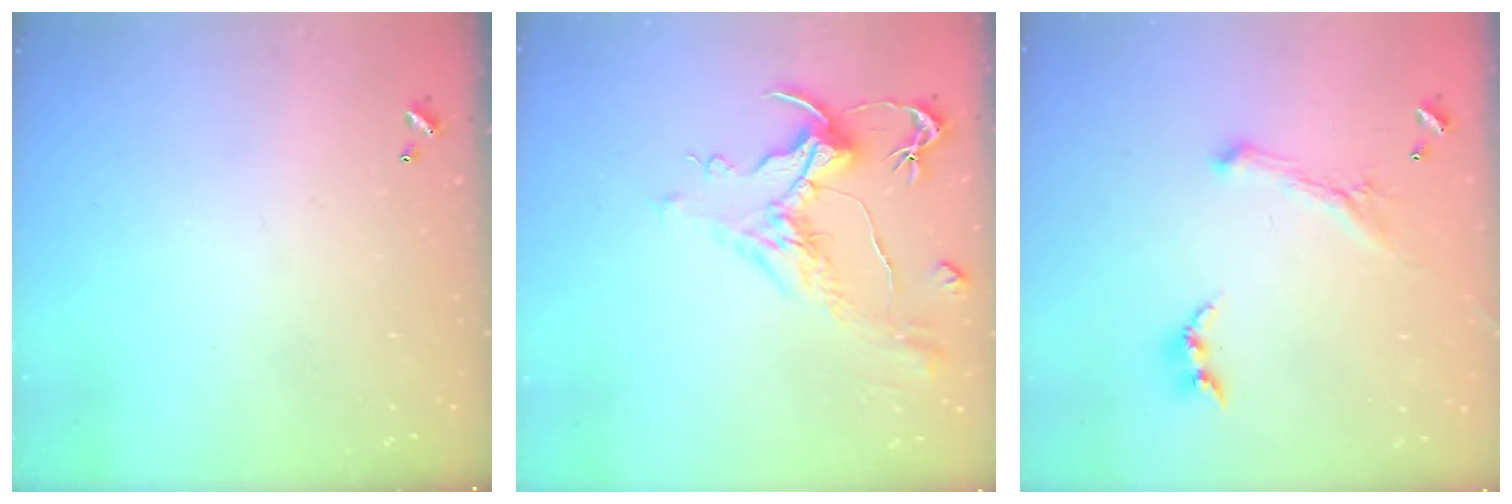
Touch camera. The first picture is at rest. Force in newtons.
{"total": 1.6, "press": 0.8, "slide": 1.5}
{"total": 0.0}